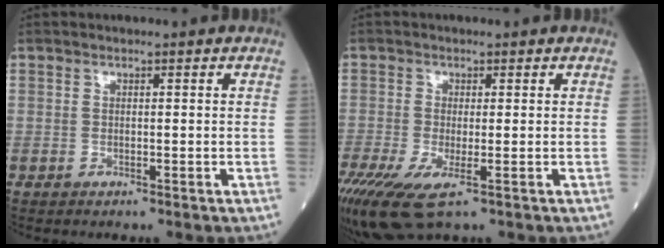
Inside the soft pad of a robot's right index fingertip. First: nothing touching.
{"total": 10.6, "force": [-5.8, 3.3, 8.3], "torque": [-0.174, -0.033, -0.100]}